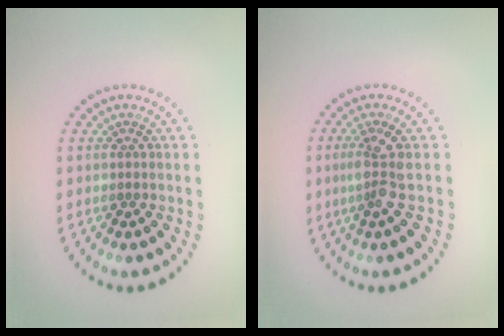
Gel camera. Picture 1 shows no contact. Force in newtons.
{"total": 2.8, "press": 2.2, "slide": 1.7}